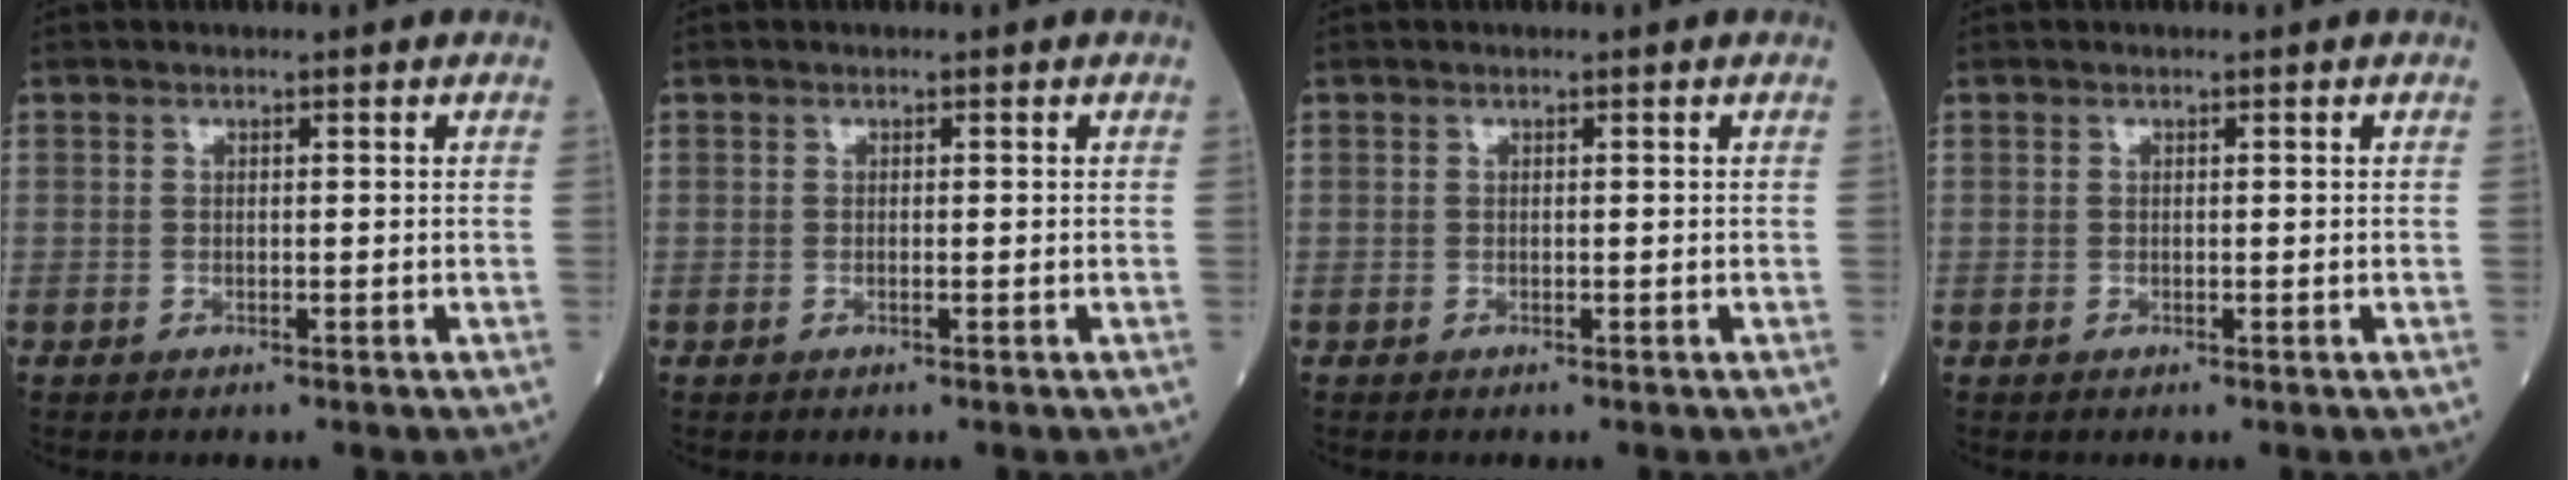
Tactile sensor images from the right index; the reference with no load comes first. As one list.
[{"total": 0.0}, {"total": 0.0}, {"total": 0.0}]